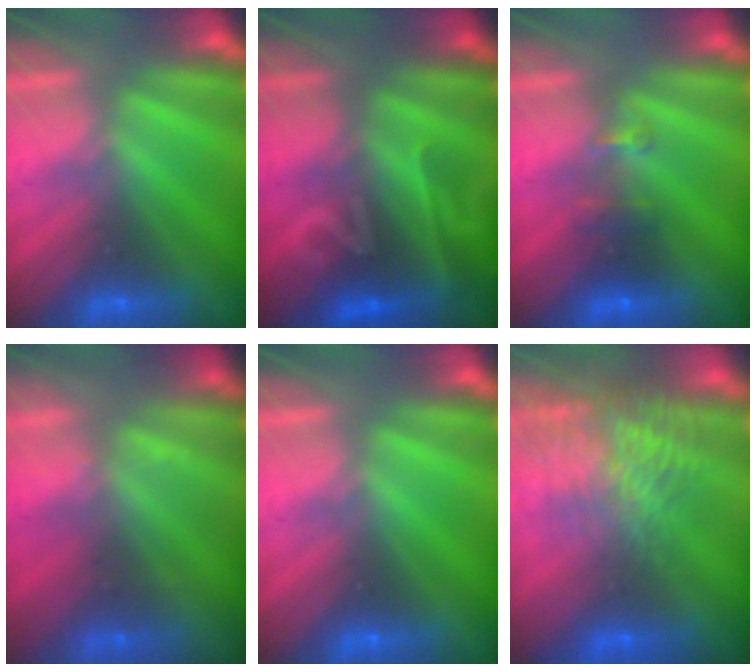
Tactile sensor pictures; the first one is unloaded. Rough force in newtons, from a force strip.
{"total": 2.2}
{"total": 2.9}
{"total": 2.3}
{"total": 0.0}
{"total": 7.7}